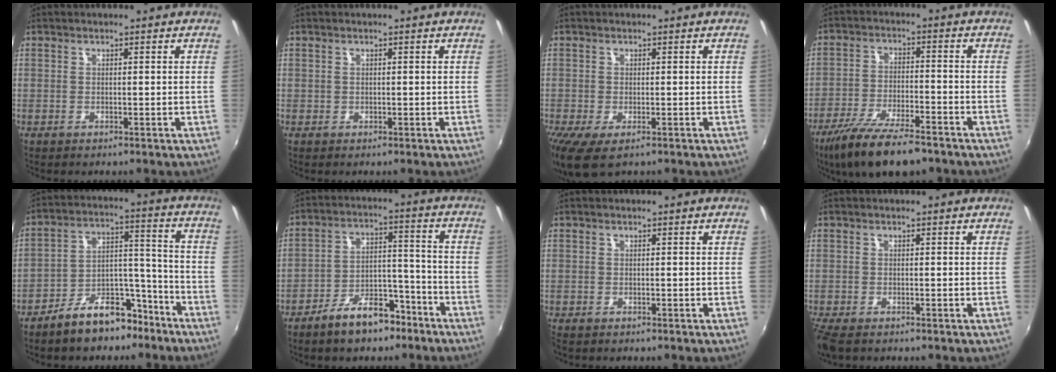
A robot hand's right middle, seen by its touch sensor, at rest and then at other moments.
{"total": 0.6, "force": [0.1, -0.6, -0.3], "torque": [0.010, -0.005, 0.001]}
{"total": 4.7, "force": [-2.7, 1.0, 3.7], "torque": [-0.073, -0.030, -0.043]}
{"total": 13.8, "force": [-10.8, 2.8, 8.2], "torque": [-0.173, -0.037, -0.189]}
{"total": 11.4, "force": [-8.6, 5.1, 5.5], "torque": [-0.081, 0.044, -0.123]}
{"total": 10.1, "force": [-7.7, 4.0, 5.2], "torque": [-0.089, 0.028, -0.113]}
{"total": 0.7, "force": [-0.6, 0.2, 0.0], "torque": [-0.004, -0.004, -0.015]}
{"total": 4.2, "force": [-3.3, 1.2, 2.3], "torque": [-0.056, -0.023, -0.064]}